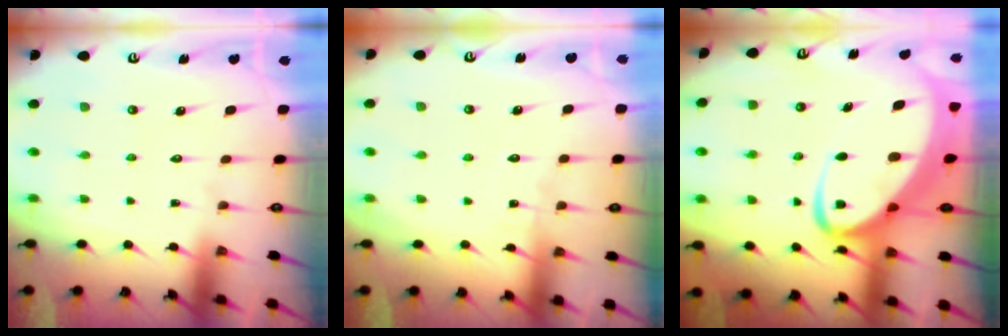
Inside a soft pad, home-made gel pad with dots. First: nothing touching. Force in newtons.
{"total": 2.4, "press": 2.4, "slide": 0.3}
{"total": 8.1, "press": 8.0, "slide": 0.9}